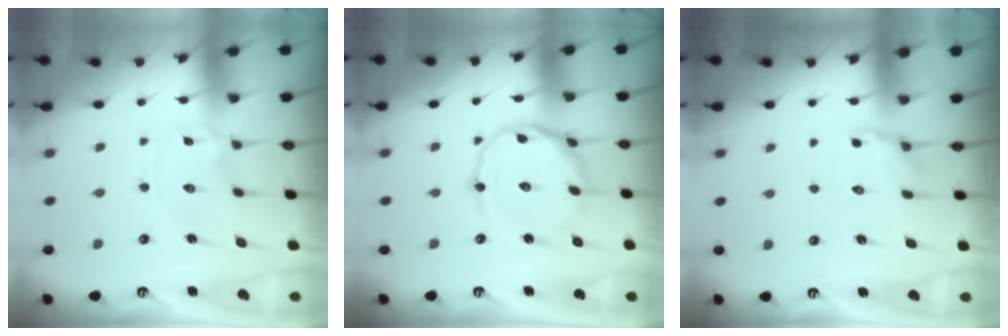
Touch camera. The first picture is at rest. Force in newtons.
{"total": 9.3, "press": 9.3, "slide": 0.7}
{"total": 3.8, "press": 3.2, "slide": 2.0}